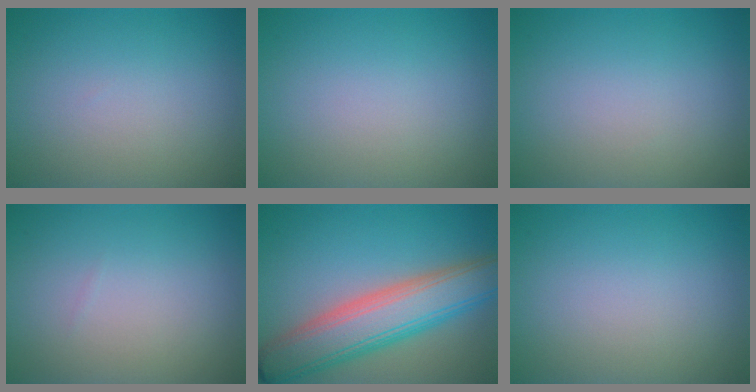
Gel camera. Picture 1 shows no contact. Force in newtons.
{"total": 0.0}
{"total": 0.0}
{"total": 0.0}
{"total": 8.5, "press": 8.5, "slide": 0.4}
{"total": 0.0}